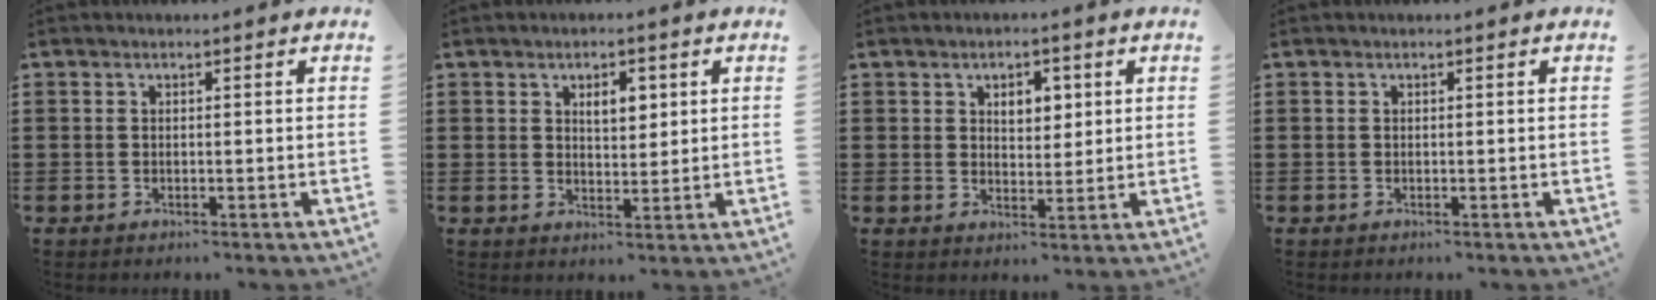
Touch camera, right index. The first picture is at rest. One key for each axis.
{"total": 3.9, "fx": 1.5, "fy": 2.3, "fz": 2.7, "tx": -0.036, "ty": 0.003, "tz": 0.019}
{"total": 3.8, "fx": 1.5, "fy": 2.5, "fz": 2.5, "tx": -0.041, "ty": 0.006, "tz": 0.020}
{"total": 0.0}